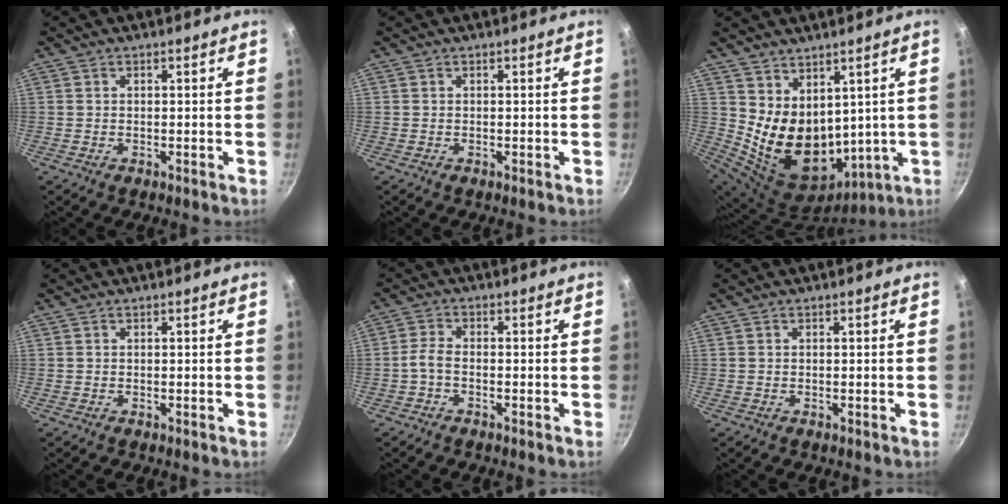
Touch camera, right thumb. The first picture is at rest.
{"total": 0.0}
{"total": 14.9, "force": [3.8, 10.8, 9.5], "torque": [-0.144, -0.047, 0.101]}
{"total": 0.0}
{"total": 2.6, "force": [-1.3, 1.1, 2.0], "torque": [-0.051, 0.016, -0.035]}
{"total": 0.0}